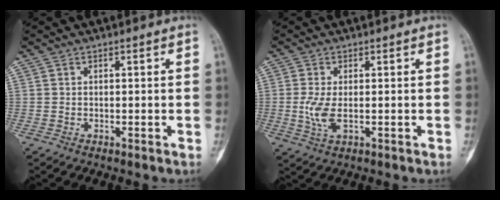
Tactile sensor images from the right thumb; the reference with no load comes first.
{"total": 6.5, "force": [-0.6, 2.8, 5.8], "torque": [-0.142, -0.012, -0.009]}